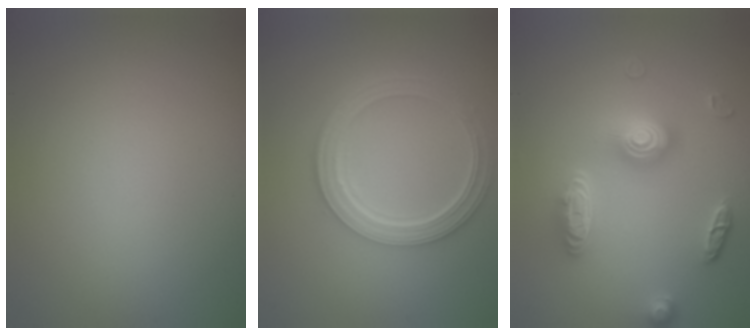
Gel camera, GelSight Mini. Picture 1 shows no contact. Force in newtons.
{"total": 5.1, "press": 3.7, "slide": 3.5}
{"total": 4.5, "press": 3.5, "slide": 2.8}